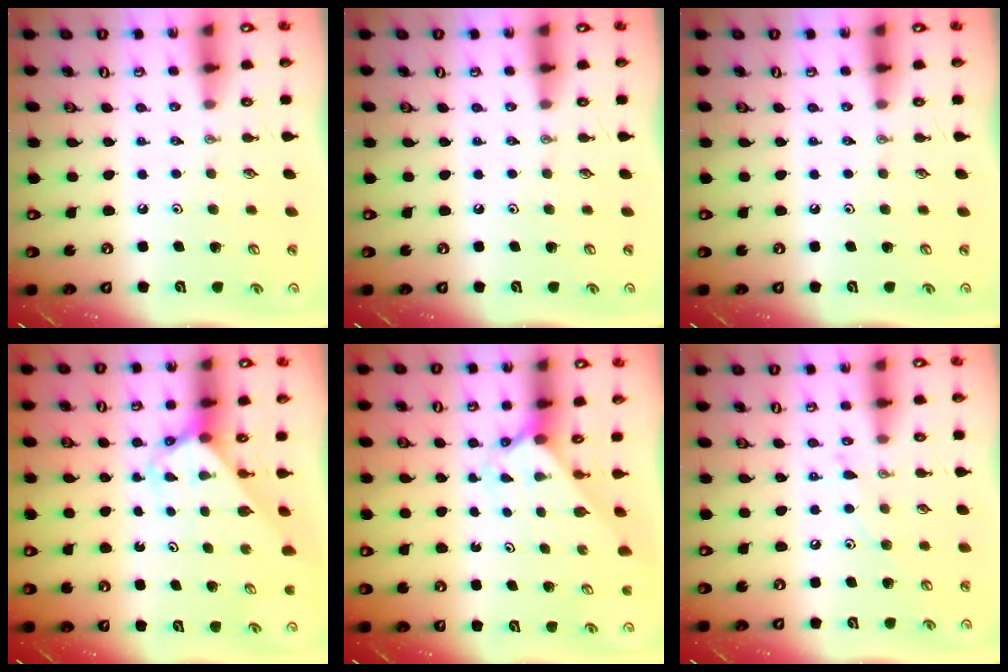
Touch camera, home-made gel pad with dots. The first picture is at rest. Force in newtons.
{"total": 0.0}
{"total": 0.0}
{"total": 2.9, "press": 2.9, "slide": 0.1}
{"total": 1.9, "press": 1.9, "slide": 0.2}
{"total": 6.0, "press": 6.0, "slide": 0.4}